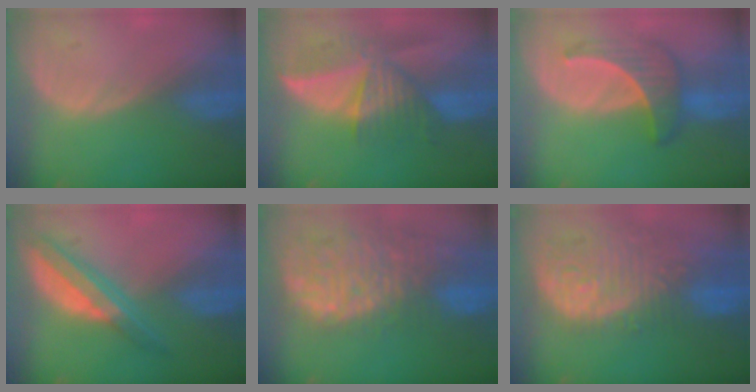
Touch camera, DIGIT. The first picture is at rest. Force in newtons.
{"total": 8.4, "press": 7.9, "slide": 2.9}
{"total": 6.3, "press": 6.0, "slide": 1.9}
{"total": 6.8, "press": 5.8, "slide": 3.6}
{"total": 14.2, "press": 11.8, "slide": 7.9}
{"total": 13.7, "press": 11.4, "slide": 7.6}